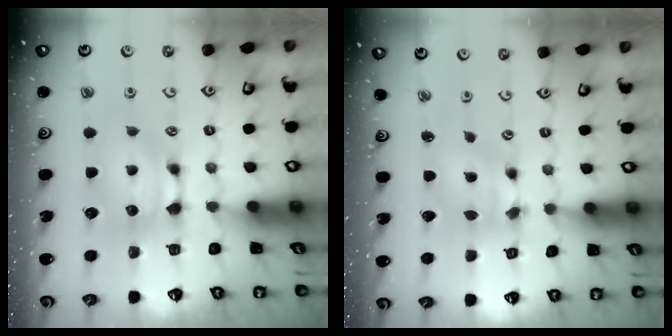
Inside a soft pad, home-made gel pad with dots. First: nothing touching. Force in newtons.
{"total": 2.8, "press": 2.4, "slide": 1.5}